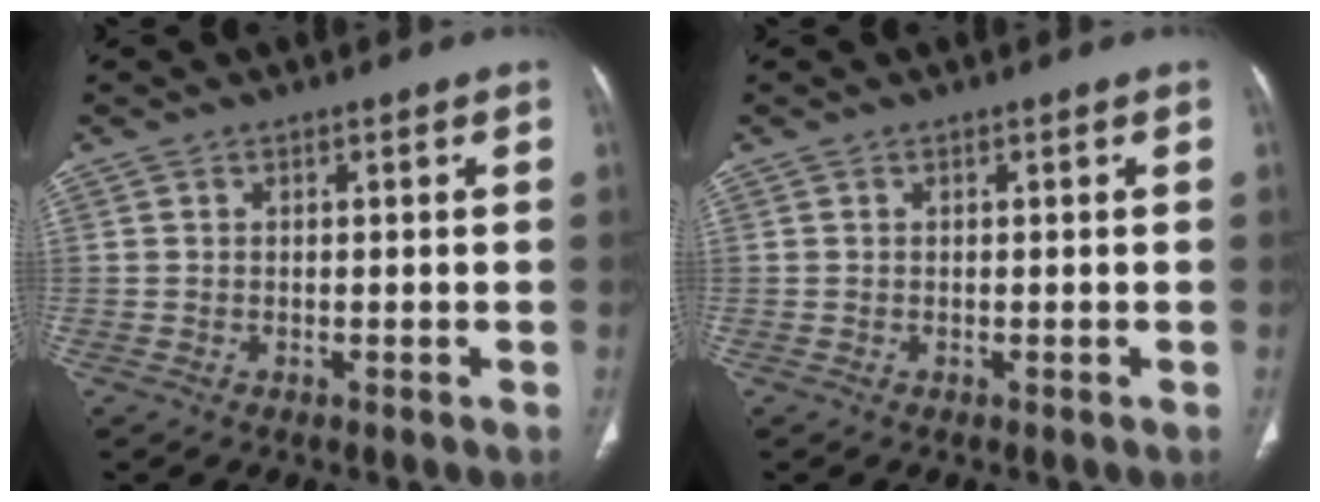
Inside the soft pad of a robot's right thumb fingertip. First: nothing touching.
{"total": 0.0}